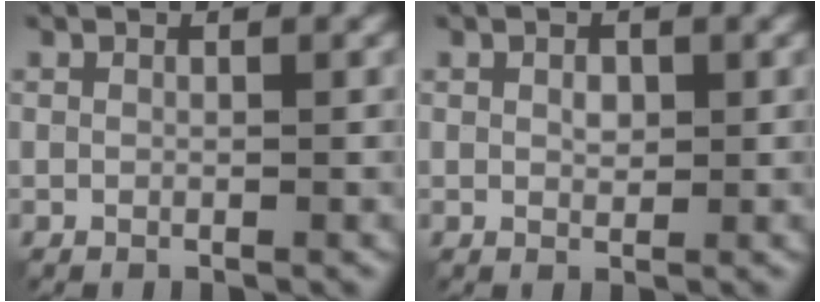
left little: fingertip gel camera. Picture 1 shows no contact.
{"total": 1.1, "force": [0.0, 0.8, 0.8], "torque": [-0.013, -0.001, 0.001]}